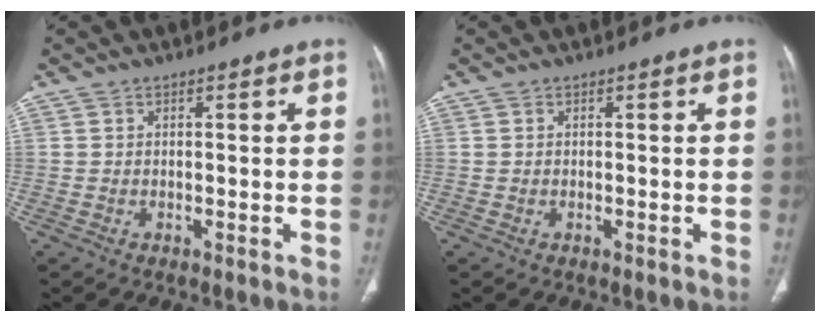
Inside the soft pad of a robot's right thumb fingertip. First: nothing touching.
{"total": 0.0}